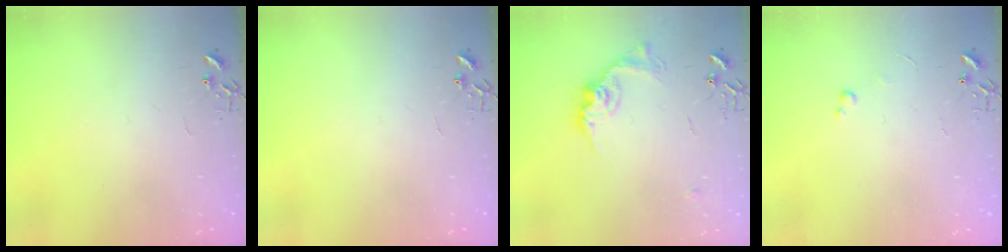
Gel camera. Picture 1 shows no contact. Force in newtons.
{"total": 0.0}
{"total": 13.4, "press": 13.3, "slide": 0.8}
{"total": 2.4, "press": 2.3, "slide": 0.4}